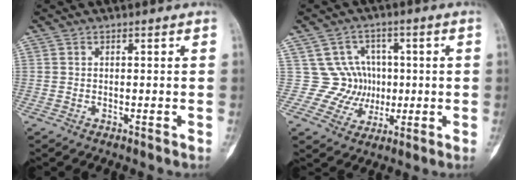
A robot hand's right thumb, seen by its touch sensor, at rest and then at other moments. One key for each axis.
{"total": 7.8, "fx": 0.6, "fy": 7.8, "fz": 1.0, "tx": 0.038, "ty": 0.016, "tz": 0.010}